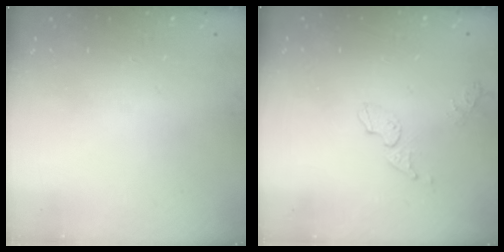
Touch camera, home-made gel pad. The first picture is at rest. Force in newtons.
{"total": 4.4, "press": 4.4, "slide": 0.4}